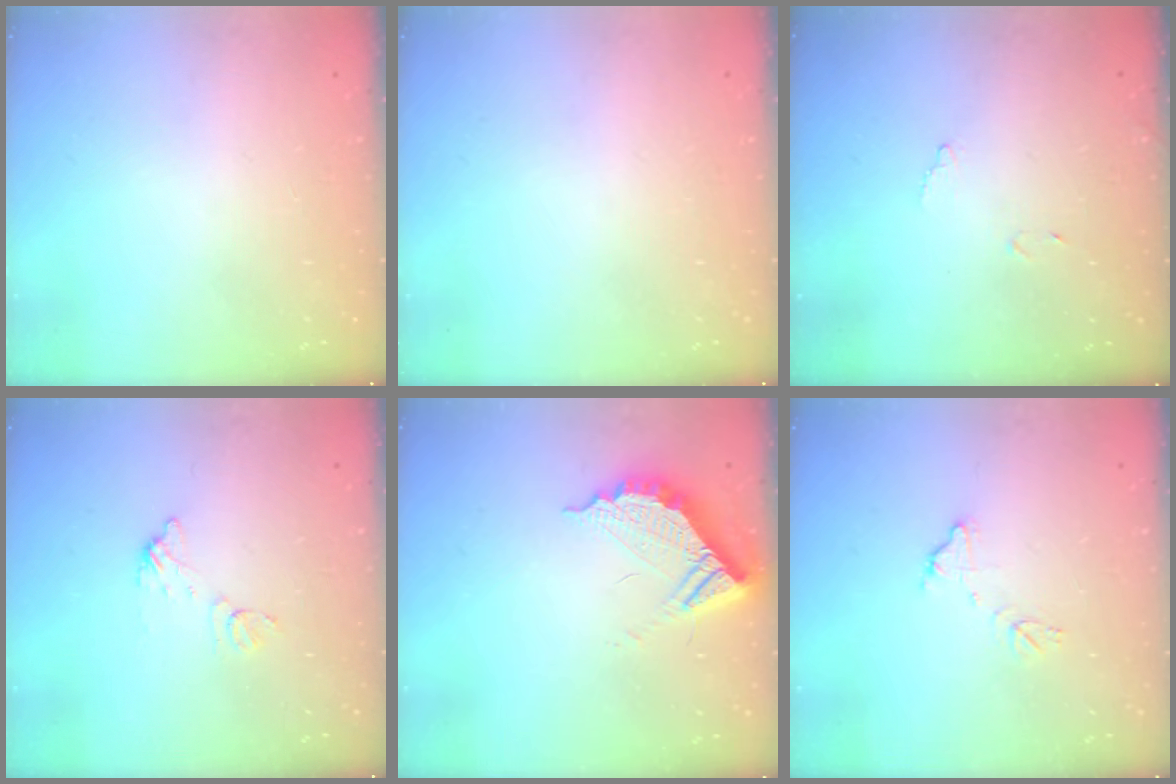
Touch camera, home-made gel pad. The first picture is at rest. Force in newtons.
{"total": 0.0}
{"total": 7.7, "press": 7.7, "slide": 0.3}
{"total": 7.2, "press": 7.2, "slide": 0.5}
{"total": 11.2, "press": 11.1, "slide": 1.0}
{"total": 9.2, "press": 9.2, "slide": 0.7}